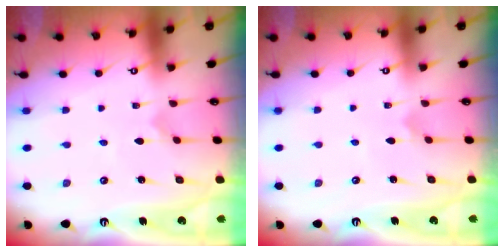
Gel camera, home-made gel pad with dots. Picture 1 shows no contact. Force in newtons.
{"total": 0.7, "press": 0.7, "slide": 0.0}